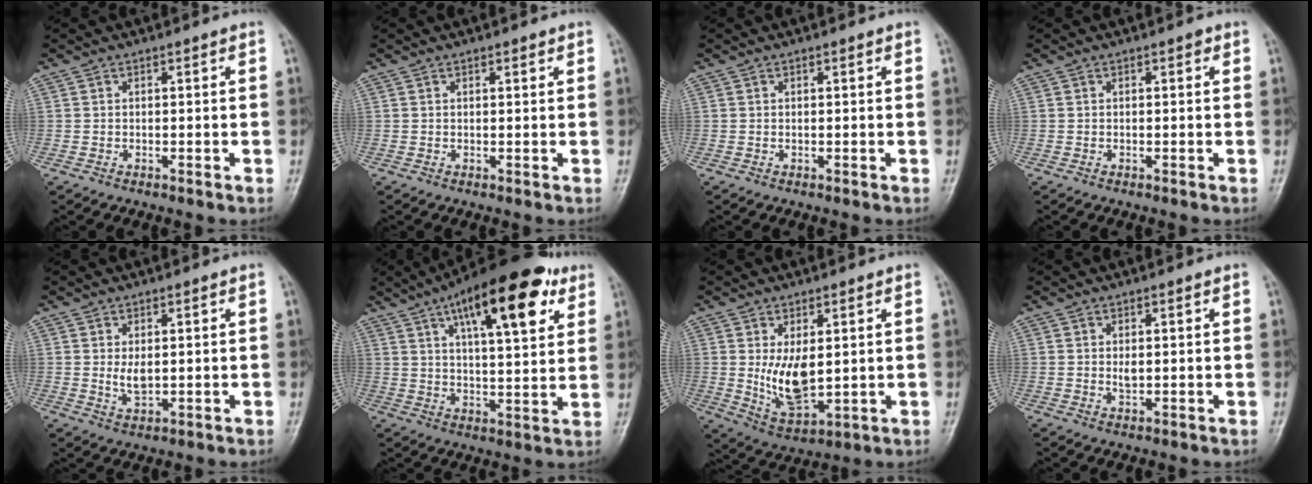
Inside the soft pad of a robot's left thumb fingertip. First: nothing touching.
{"total": 0.9, "force": [0.6, 0.4, 0.6], "torque": [-0.005, -0.001, 0.007]}
{"total": 0.0}
{"total": 0.6, "force": [0.2, 0.4, 0.4], "torque": [0.000, 0.002, -0.002]}
{"total": 3.3, "force": [0.6, 1.8, 2.7], "torque": [-0.042, -0.011, 0.016]}
{"total": 20.3, "force": [10.3, 7.0, 16.0], "torque": [-0.220, -0.019, 0.156]}
{"total": 9.1, "force": [1.2, 4.7, 7.7], "torque": [-0.124, -0.026, 0.038]}
{"total": 1.9, "force": [0.5, 0.9, 1.5], "torque": [-0.023, -0.005, 0.010]}